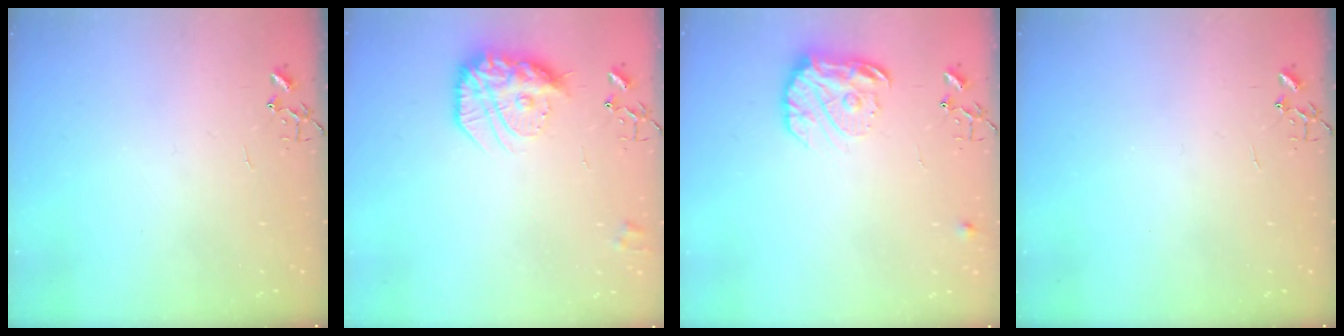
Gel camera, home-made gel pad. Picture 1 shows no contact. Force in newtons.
{"total": 17.3, "press": 17.2, "slide": 1.4}
{"total": 13.9, "press": 13.8, "slide": 1.0}
{"total": 0.0}